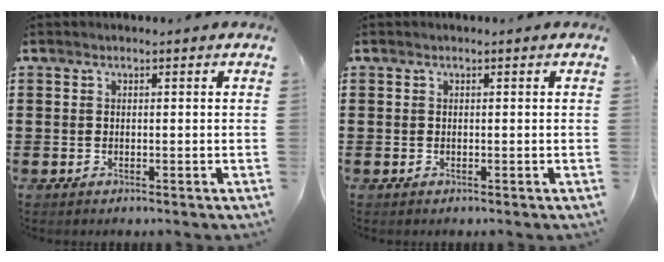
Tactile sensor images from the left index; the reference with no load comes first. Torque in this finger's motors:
{"motor_torque": [0.00, 0.00, 0.00, 0.00]}